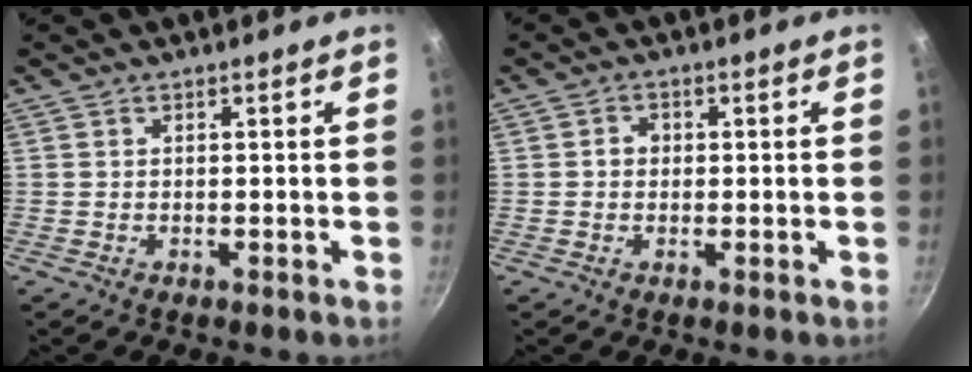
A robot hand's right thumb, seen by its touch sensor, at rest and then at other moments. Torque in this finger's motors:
{"motor_torque": [0.76, 0.43, 0.54, -0.16, -0.02]}